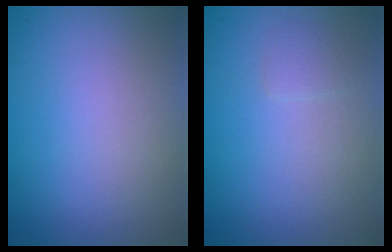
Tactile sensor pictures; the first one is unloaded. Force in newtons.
{"total": 0.7, "press": 0.7, "slide": 0.0}